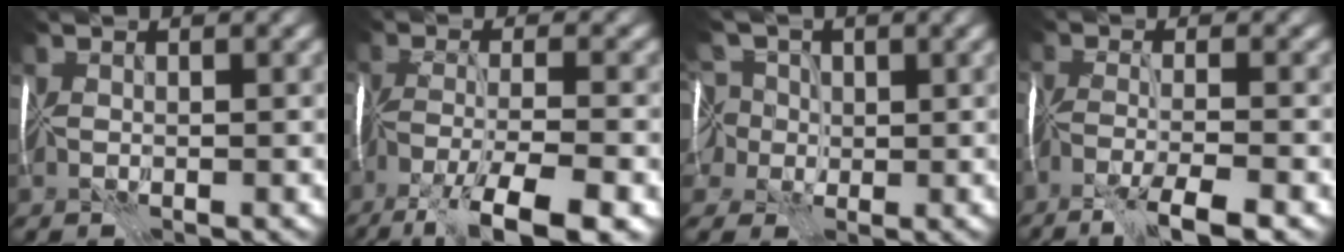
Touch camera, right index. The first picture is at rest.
{"total": 9.0, "force": [-6.0, 1.3, 6.6], "torque": [-0.116, -0.007, -0.109]}
{"total": 7.9, "force": [1.5, 6.2, 4.6], "torque": [-0.080, 0.028, -0.022]}
{"total": 5.8, "force": [-4.2, 0.4, 4.0], "torque": [-0.062, -0.007, -0.086]}